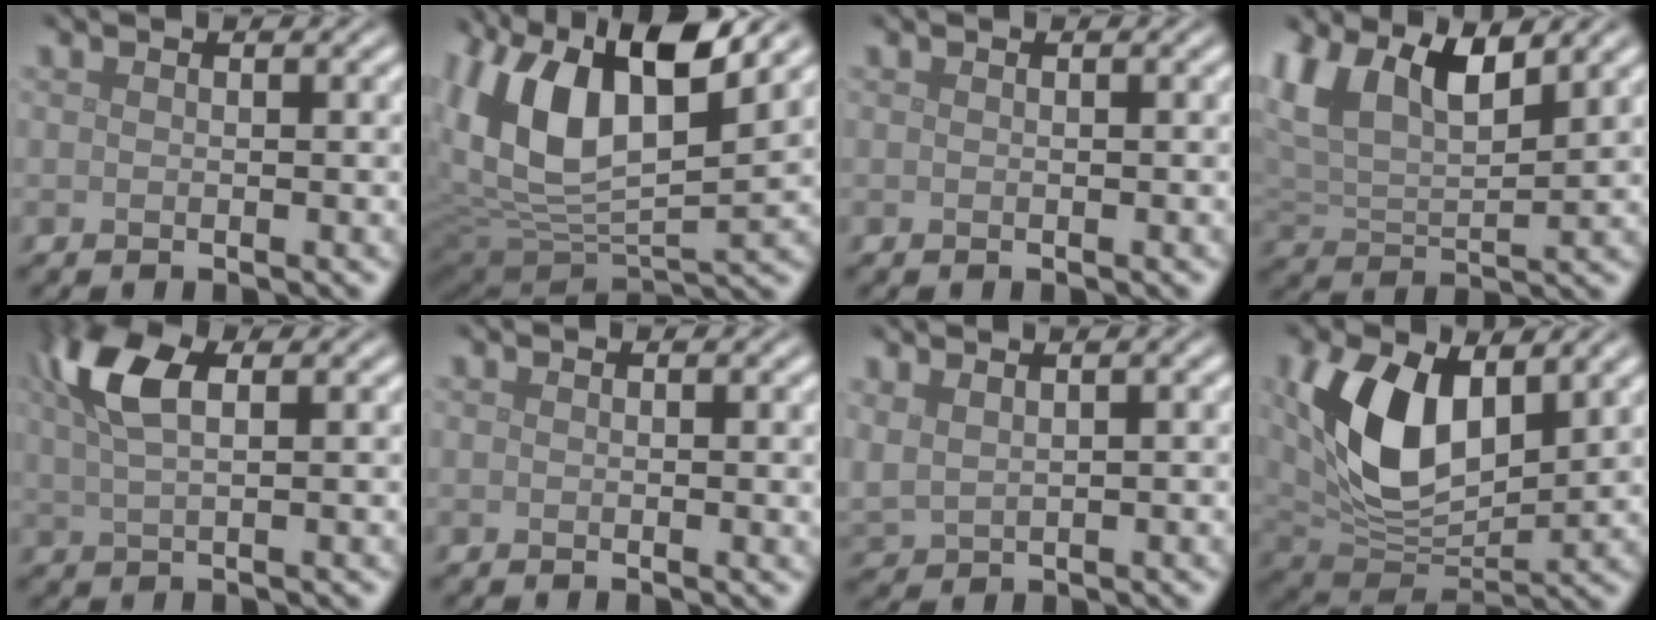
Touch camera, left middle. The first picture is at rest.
{"total": 13.4, "force": [4.6, 6.5, 10.8], "torque": [-0.223, 0.011, 0.079]}
{"total": 0.0}
{"total": 7.4, "force": [4.2, 3.3, 5.1], "torque": [-0.110, 0.008, 0.077]}
{"total": 5.5, "force": [2.4, 2.2, 4.5], "torque": [-0.096, 0.011, 0.043]}
{"total": 1.0, "force": [0.1, 0.2, 1.0], "torque": [-0.009, 0.001, 0.000]}
{"total": 2.5, "force": [1.6, 1.1, 1.6], "torque": [-0.047, 0.007, 0.042]}
{"total": 9.8, "force": [2.8, 5.4, 7.7], "torque": [-0.165, -0.008, 0.052]}